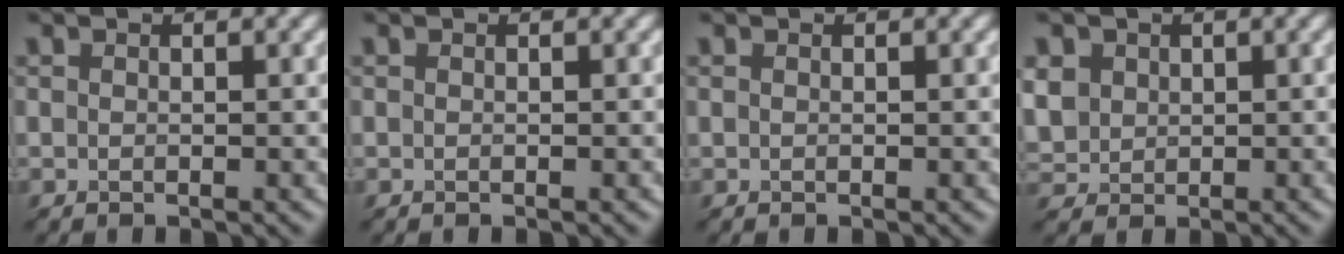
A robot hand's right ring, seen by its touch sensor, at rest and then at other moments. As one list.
[{"total": 0.0}, {"total": 0.0}, {"total": 2.5, "force": [0.9, 2.3, 0.4], "torque": [-0.046, 0.018, 0.044]}]